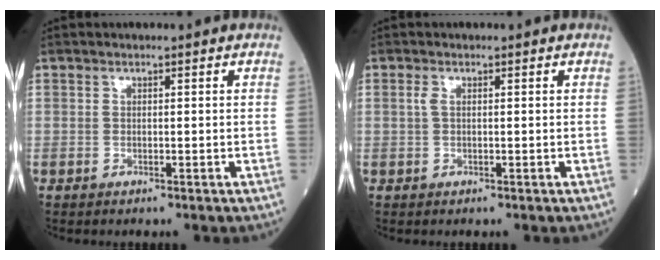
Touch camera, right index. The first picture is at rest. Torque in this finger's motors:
{"motor_torque": [0.23, 0.11, 0.14, 0.03]}